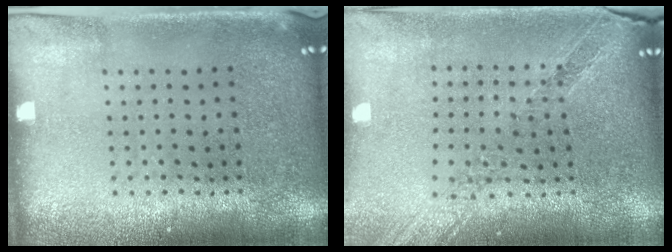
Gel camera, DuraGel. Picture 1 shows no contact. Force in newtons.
{"total": 1.1, "press": 1.0, "slide": 0.1}